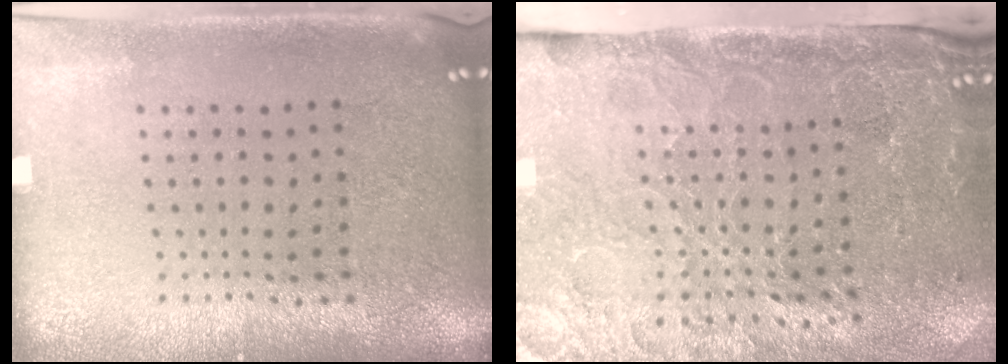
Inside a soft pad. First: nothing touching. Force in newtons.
{"total": 4.4, "press": 3.6, "slide": 2.5}